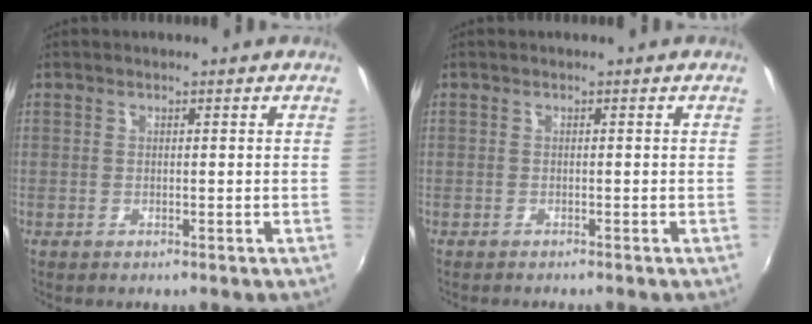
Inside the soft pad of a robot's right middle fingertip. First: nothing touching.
{"total": 0.8, "force": [-0.8, 0.0, 0.1], "torque": [-0.001, -0.005, -0.014]}